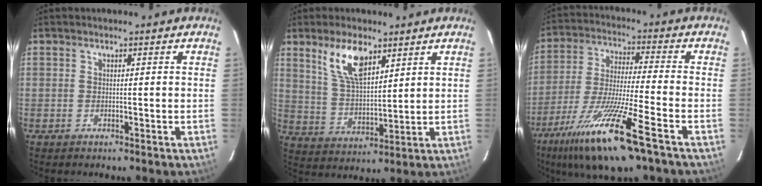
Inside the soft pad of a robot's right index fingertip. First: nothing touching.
{"total": 9.6, "force": [5.8, 3.9, 6.6], "torque": [-0.124, 0.006, 0.122]}
{"total": 17.4, "force": [-10.7, 1.3, 13.6], "torque": [-0.280, -0.043, -0.194]}